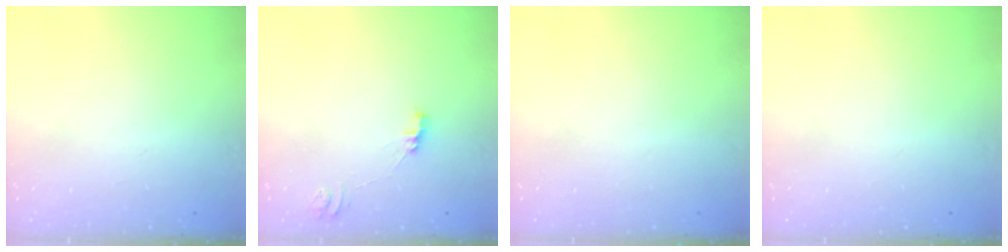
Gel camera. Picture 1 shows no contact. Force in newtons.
{"total": 3.4, "press": 3.4, "slide": 0.3}
{"total": 0.0}
{"total": 0.0}